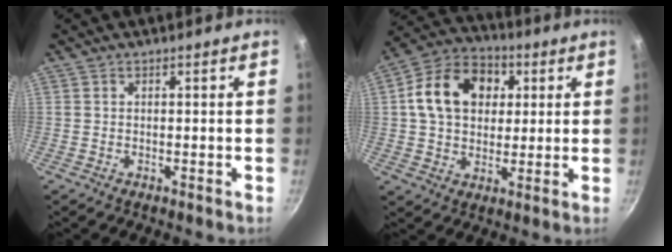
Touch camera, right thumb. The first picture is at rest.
{"total": 15.1, "force": [3.5, 11.4, 9.4], "torque": [-0.137, 0.016, 0.044]}